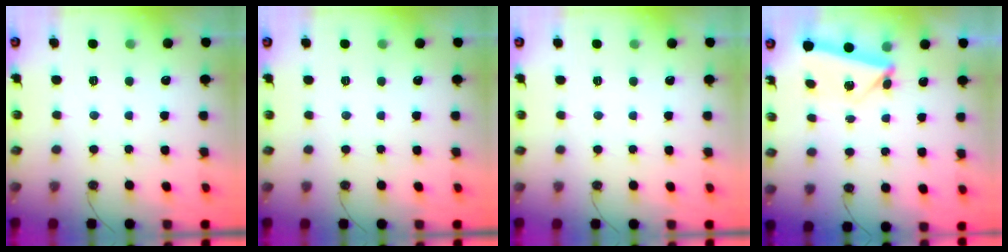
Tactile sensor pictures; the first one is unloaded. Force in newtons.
{"total": 0.0}
{"total": 1.5, "press": 0.8, "slide": 1.3}
{"total": 5.6, "press": 5.3, "slide": 1.6}